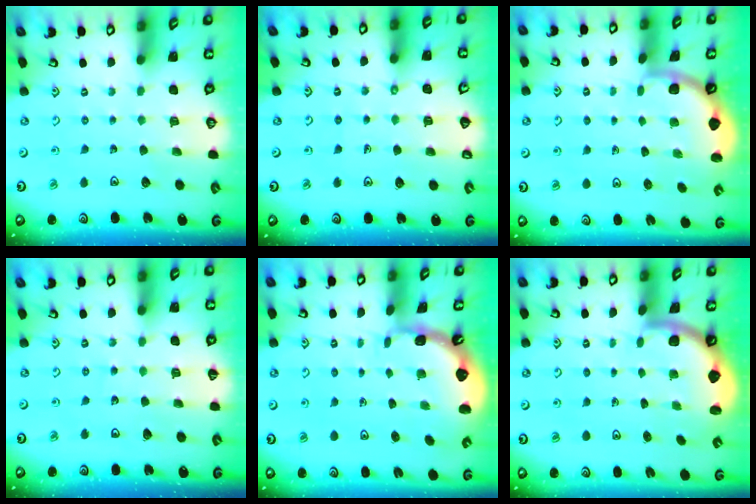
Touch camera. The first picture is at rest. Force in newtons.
{"total": 1.5, "press": 1.5, "slide": 0.2}
{"total": 1.9, "press": 1.9, "slide": 0.0}
{"total": 3.6, "press": 3.6, "slide": 0.4}
{"total": 1.5, "press": 1.5, "slide": 0.2}
{"total": 1.9, "press": 1.9, "slide": 0.3}